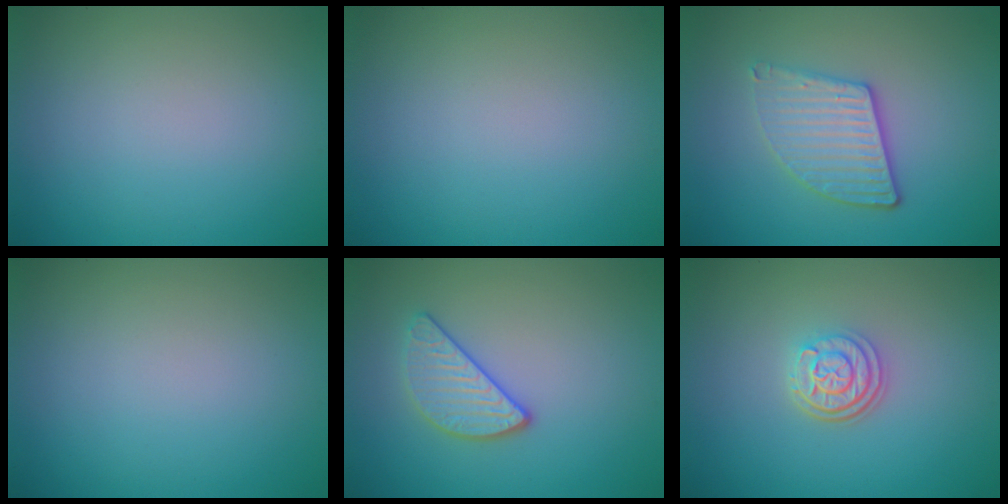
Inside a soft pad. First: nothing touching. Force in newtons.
{"total": 0.0}
{"total": 3.7, "press": 3.2, "slide": 2.0}
{"total": 0.0}
{"total": 2.8, "press": 2.6, "slide": 0.9}
{"total": 3.1, "press": 2.5, "slide": 1.8}